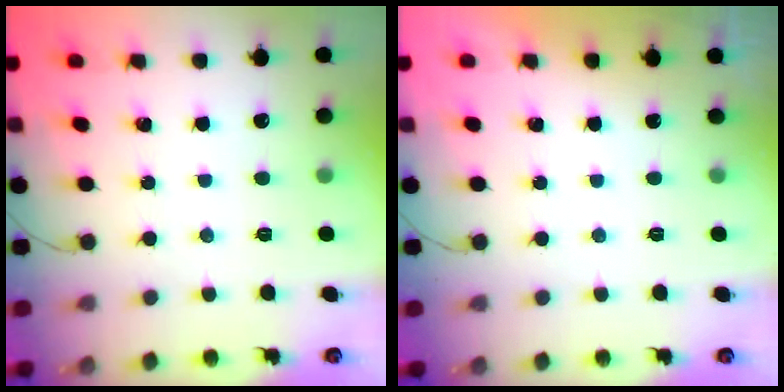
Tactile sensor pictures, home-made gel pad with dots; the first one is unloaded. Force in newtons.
{"total": 0.0}